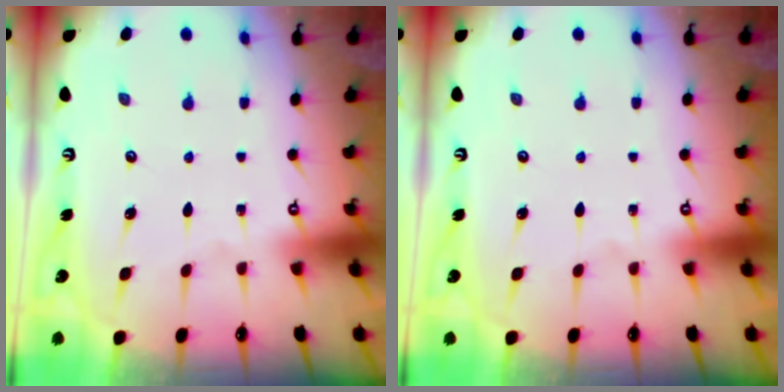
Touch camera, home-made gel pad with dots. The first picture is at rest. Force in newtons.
{"total": 0.0}